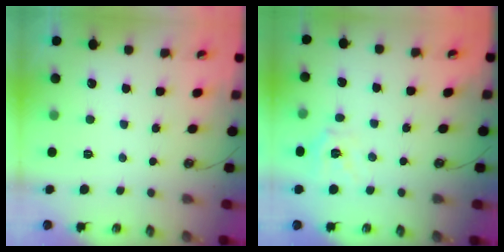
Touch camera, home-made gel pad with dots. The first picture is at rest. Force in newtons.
{"total": 11.1, "press": 11.0, "slide": 1.5}